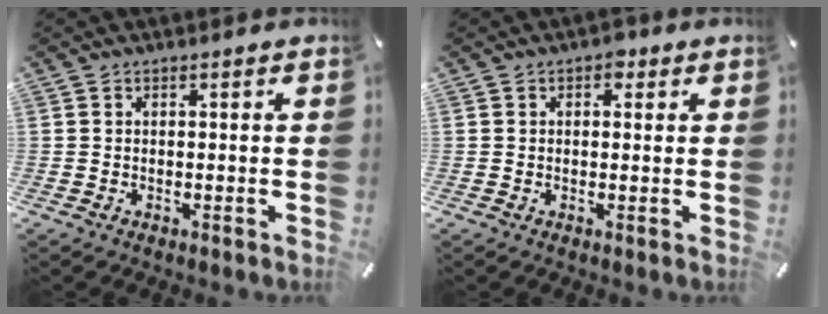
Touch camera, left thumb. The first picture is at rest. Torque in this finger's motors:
{"motor_torque": [0.14, 0.26, 0.10, -0.19, 0.03]}